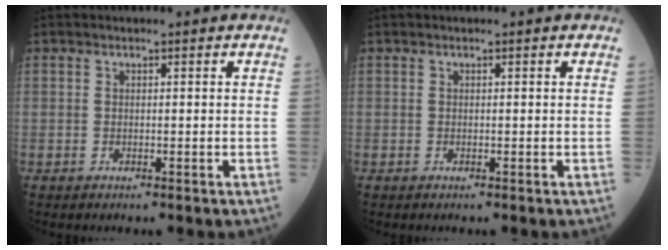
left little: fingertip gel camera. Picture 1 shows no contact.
{"total": 0.0}